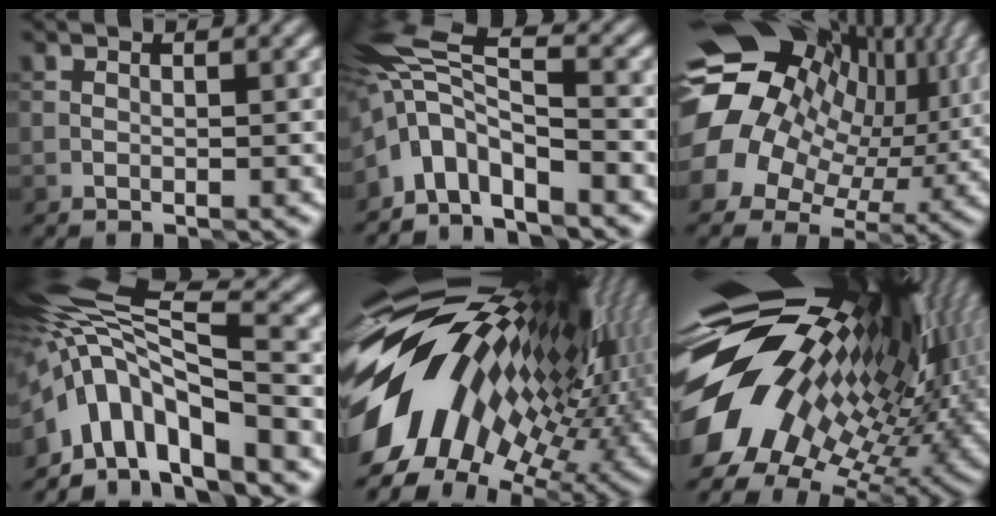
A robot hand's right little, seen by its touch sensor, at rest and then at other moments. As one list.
[{"total": 6.3, "force": [-3.3, 2.6, 4.8], "torque": [-0.087, 0.015, -0.076]}, {"total": 17.1, "force": [3.5, 13.6, 9.9], "torque": [-0.191, -0.008, 0.077]}, {"total": 9.9, "force": [-4.1, 4.0, 8.1], "torque": [-0.130, 0.023, -0.076]}, {"total": 18.8, "force": [0.0, 10.0, 16.0], "torque": [-0.295, 0.007, -0.021]}, {"total": 17.9, "force": [1.5, 9.6, 15.1], "torque": [-0.269, -0.014, 0.025]}]